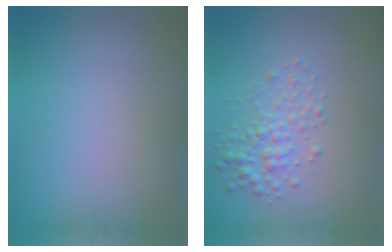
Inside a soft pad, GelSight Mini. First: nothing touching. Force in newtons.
{"total": 2.6, "press": 2.6, "slide": 0.0}